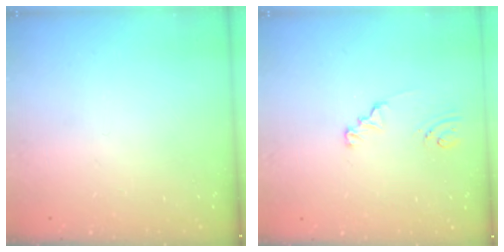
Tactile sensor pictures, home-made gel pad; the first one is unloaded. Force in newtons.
{"total": 1.7, "press": 1.7, "slide": 0.2}